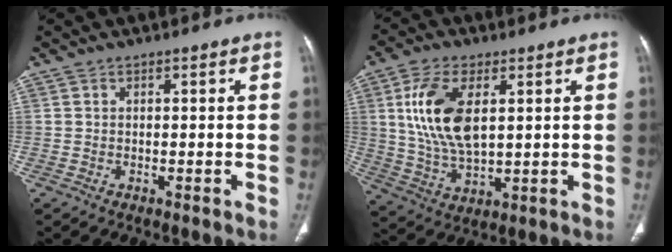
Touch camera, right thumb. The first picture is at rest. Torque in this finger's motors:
{"motor_torque": [-0.57, 1.29, 1.12, 0.73, 0.20]}